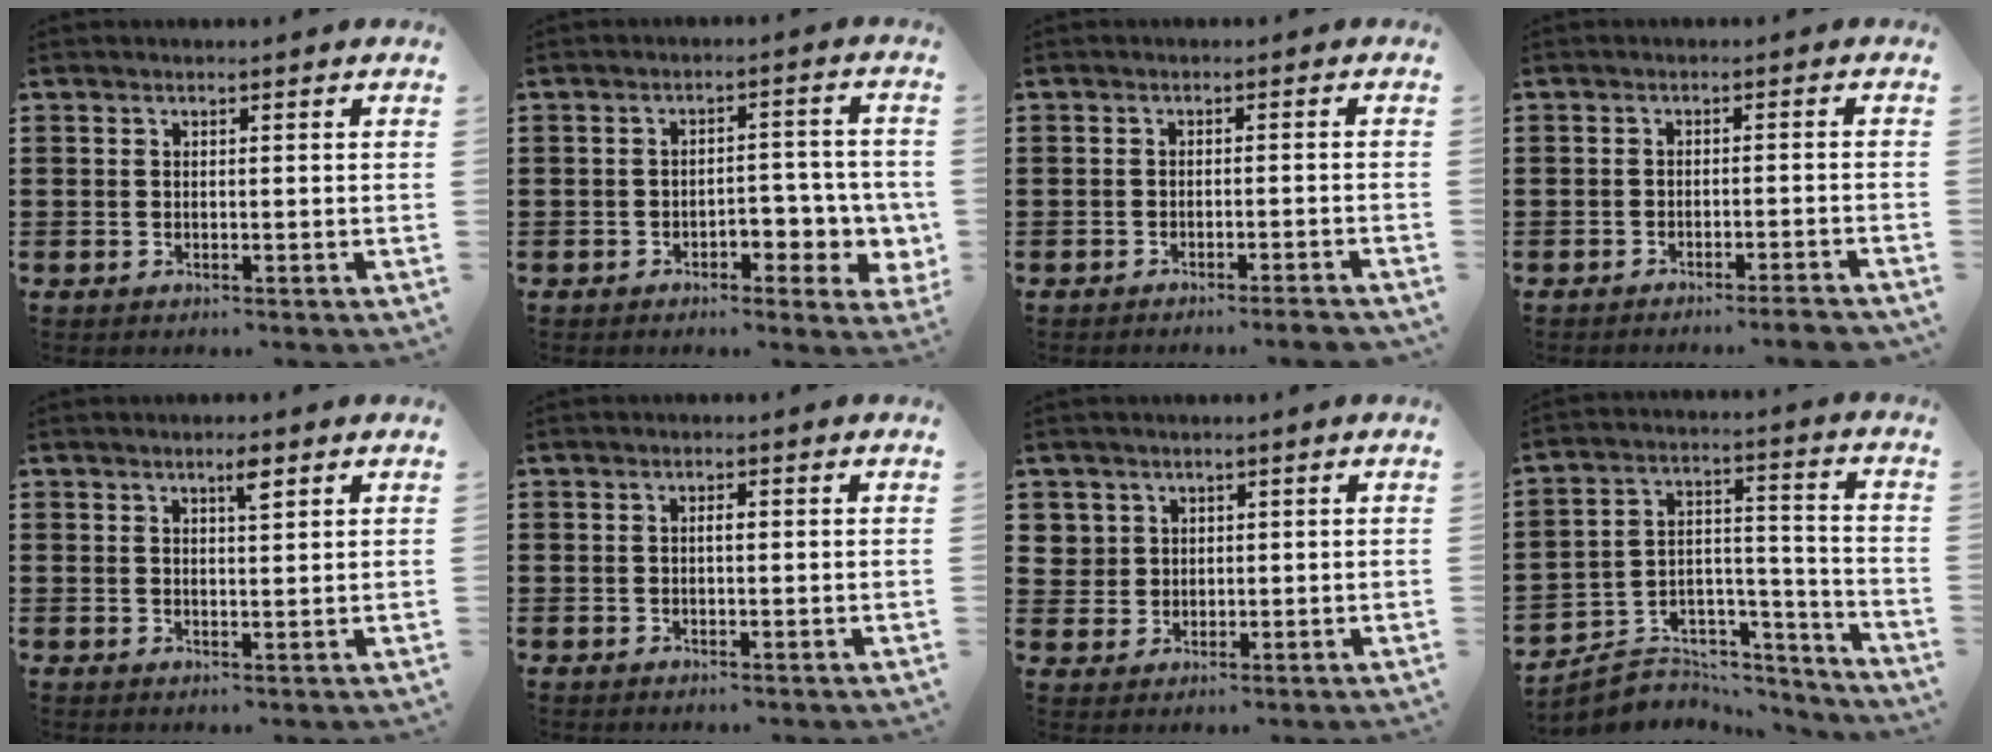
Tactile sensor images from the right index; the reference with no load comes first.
{"total": 5.2, "force": [-2.0, 3.0, 3.7], "torque": [-0.047, 0.004, -0.039]}
{"total": 1.8, "force": [-1.7, -0.3, 0.7], "torque": [-0.012, 0.001, -0.033]}
{"total": 2.4, "force": [-2.3, -0.3, 0.8], "torque": [-0.014, -0.001, -0.046]}
{"total": 2.7, "force": [1.7, 0.5, 2.0], "torque": [-0.027, -0.003, 0.026]}
{"total": 1.2, "force": [0.1, 0.4, 1.1], "torque": [-0.022, 0.001, 0.000]}
{"total": 3.1, "force": [1.4, 2.7, 0.2], "torque": [-0.017, 0.011, 0.026]}
{"total": 5.0, "force": [-4.2, 2.7, 0.6], "torque": [-0.018, 0.003, -0.082]}